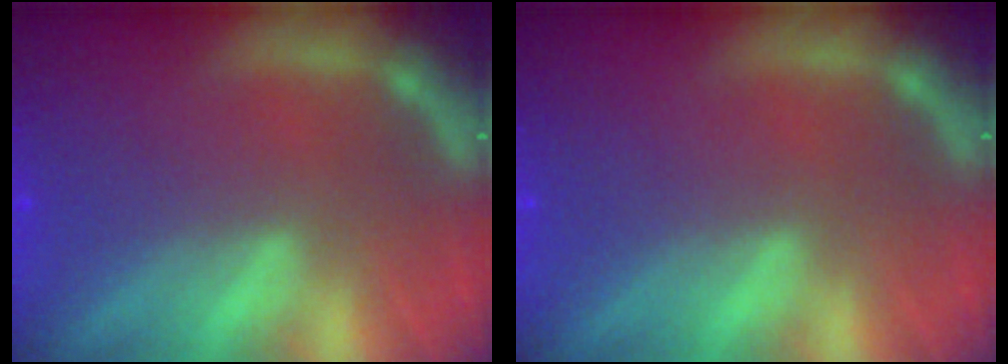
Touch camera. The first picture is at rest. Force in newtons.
{"total": 0.0}